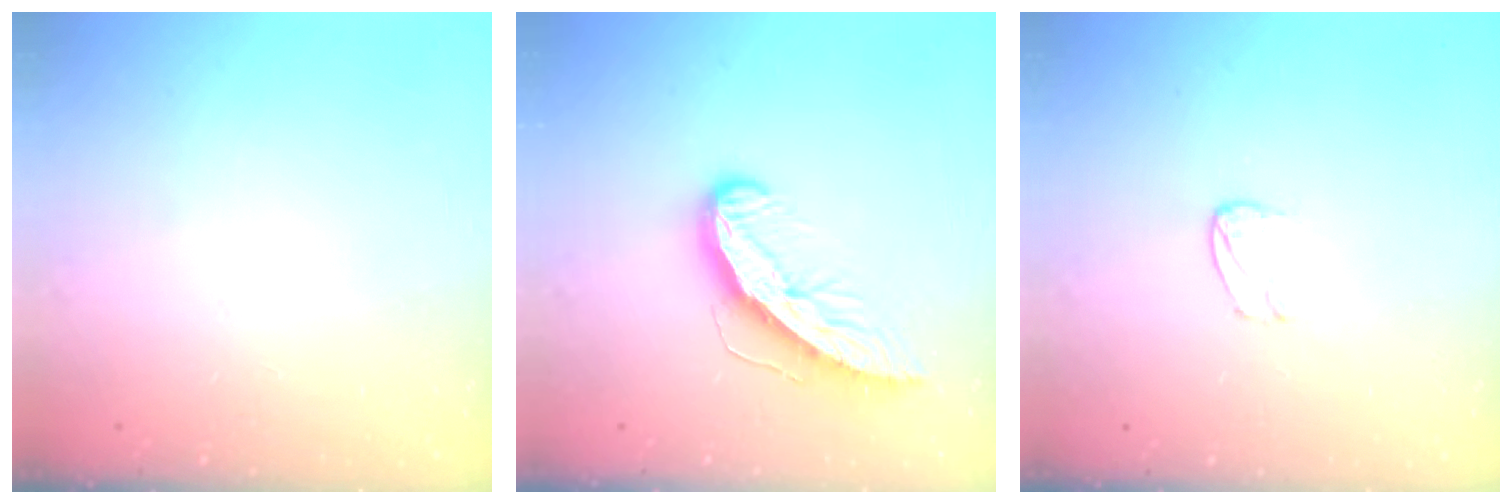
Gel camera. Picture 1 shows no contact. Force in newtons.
{"total": 10.0, "press": 10.0, "slide": 0.5}
{"total": 4.1, "press": 4.1, "slide": 0.4}